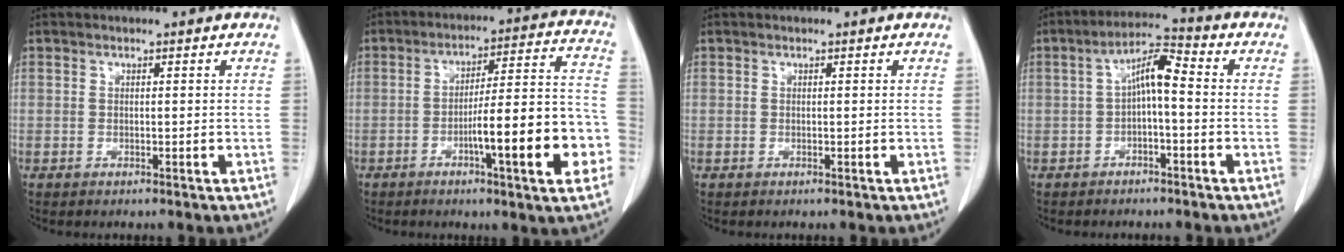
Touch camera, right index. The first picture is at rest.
{"total": 16.3, "force": [-5.4, 1.6, 15.3], "torque": [-0.186, 0.019, -0.073]}
{"total": 0.0}
{"total": 6.0, "force": [-0.2, 1.5, 5.8], "torque": [-0.107, 0.027, -0.008]}